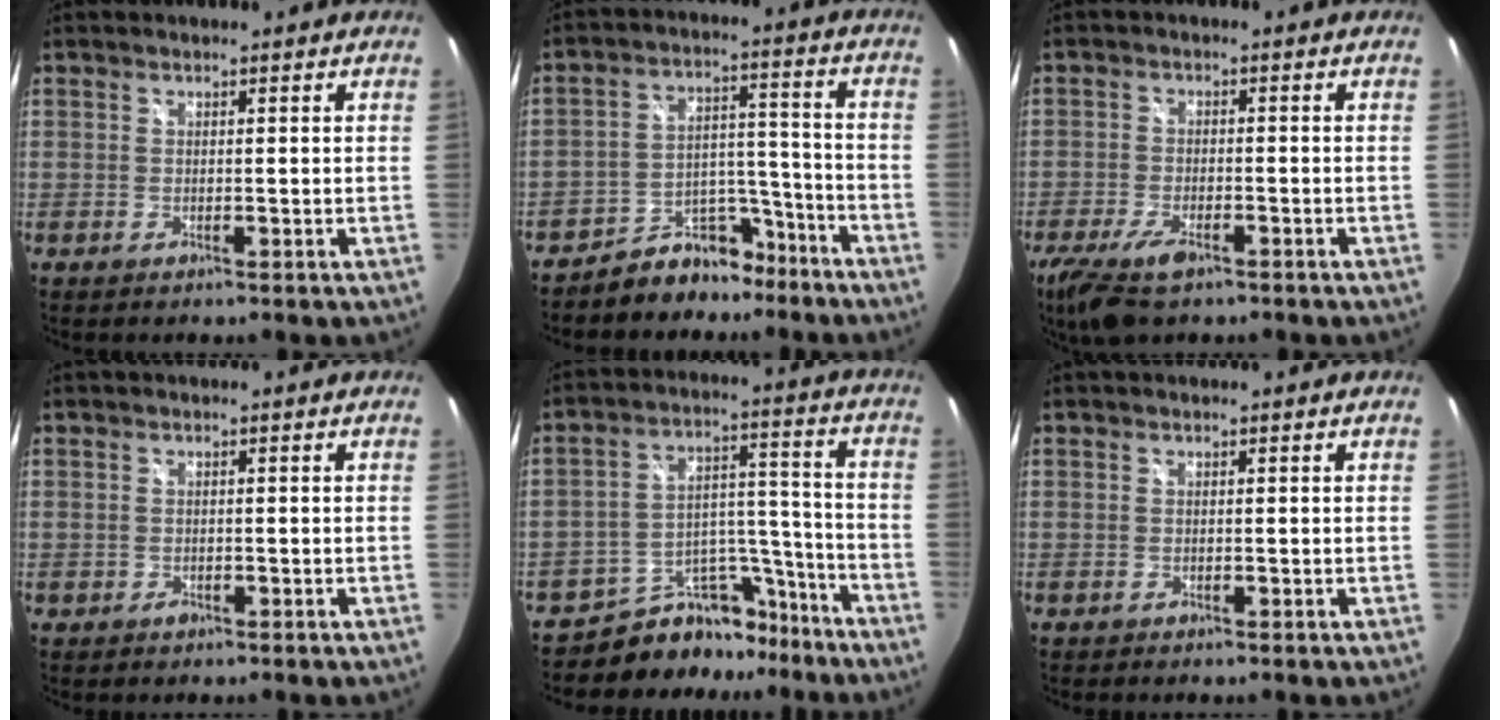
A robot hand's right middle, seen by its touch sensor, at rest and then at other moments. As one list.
[{"total": 9.7, "force": [-8.1, 5.1, 1.8], "torque": [-0.027, 0.047, -0.115]}, {"total": 8.5, "force": [-5.8, 3.4, 5.2], "torque": [-0.135, -0.021, -0.108]}, {"total": 0.8, "force": [-0.5, 0.7, 0.1], "torque": [-0.002, -0.002, -0.008]}, {"total": 12.2, "force": [-10.6, 5.8, 1.8], "torque": [-0.029, 0.059, -0.156]}, {"total": 0.0}]